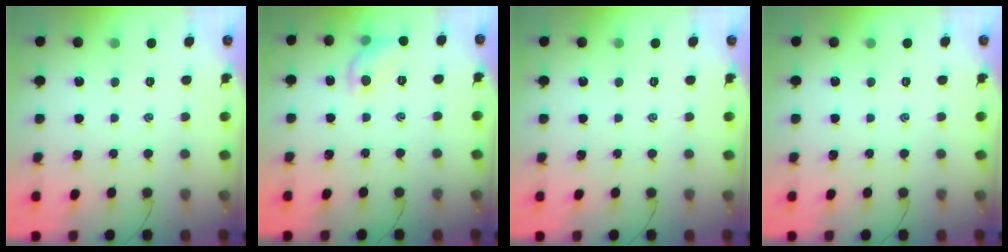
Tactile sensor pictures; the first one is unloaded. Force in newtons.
{"total": 7.2, "press": 7.1, "slide": 1.2}
{"total": 0.0}
{"total": 0.0}